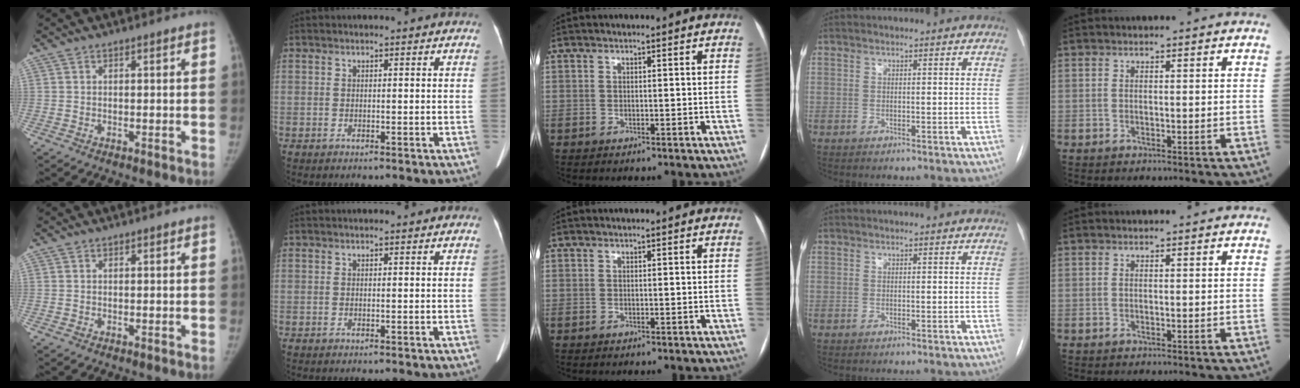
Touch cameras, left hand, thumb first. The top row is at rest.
{}